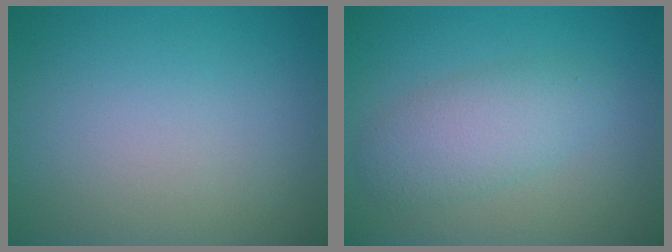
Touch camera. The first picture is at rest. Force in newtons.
{"total": 3.6, "press": 3.6, "slide": 0.2}